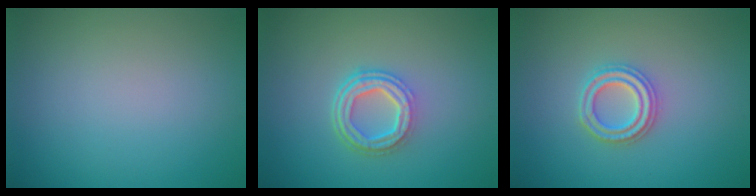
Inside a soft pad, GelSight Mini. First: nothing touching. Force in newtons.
{"total": 4.3, "press": 3.1, "slide": 2.9}
{"total": 2.7, "press": 2.6, "slide": 0.7}